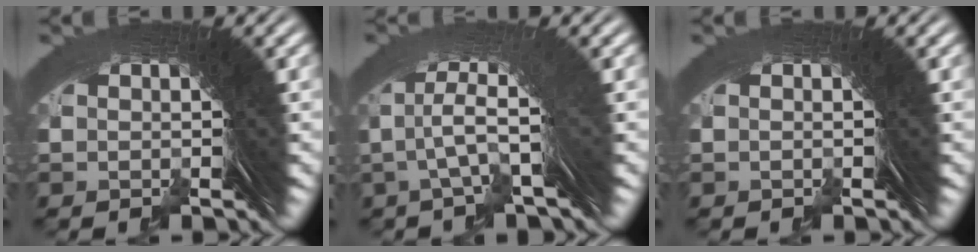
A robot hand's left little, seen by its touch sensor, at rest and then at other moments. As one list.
[{"total": 2.5, "force": [0.2, -0.2, 2.5], "torque": [-0.052, 0.000, 0.008]}, {"total": 0.0}]